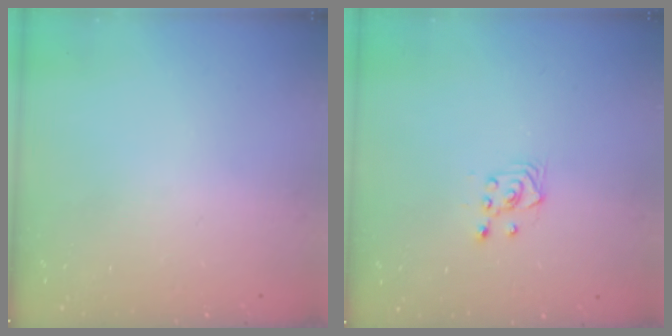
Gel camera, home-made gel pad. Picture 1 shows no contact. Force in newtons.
{"total": 3.4, "press": 3.0, "slide": 1.6}